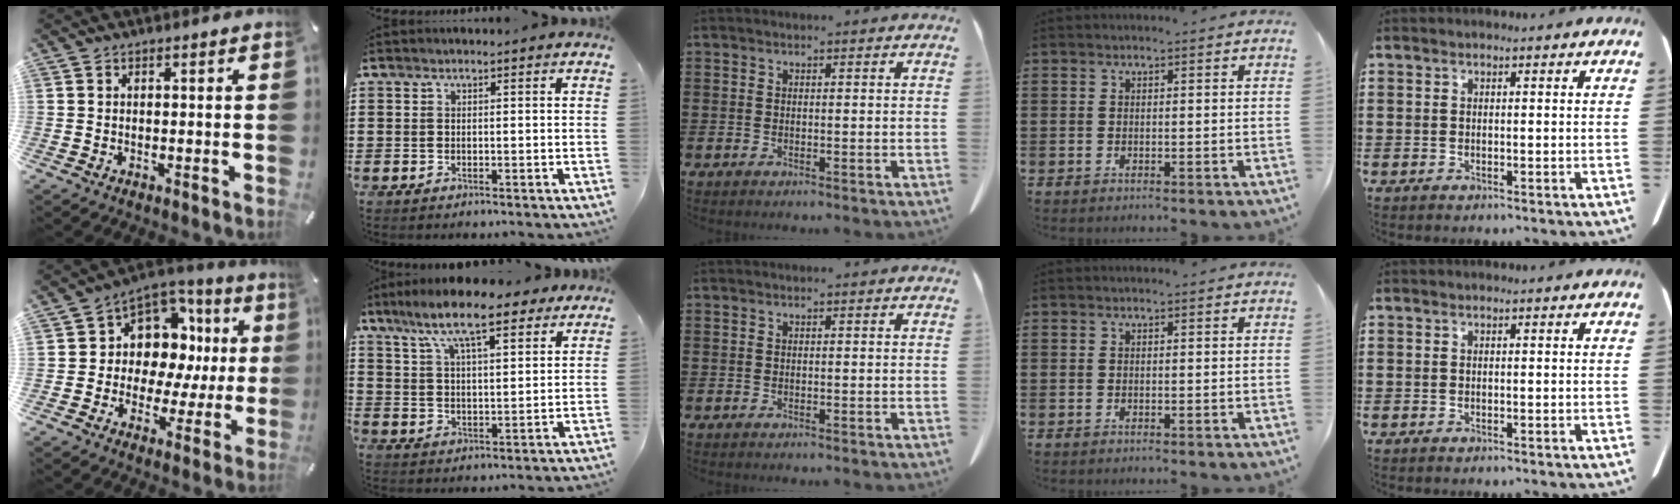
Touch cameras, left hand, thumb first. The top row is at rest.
{"thumb": {"total": 10.6, "force": [3.1, 9.4, 3.8], "torque": [-0.058, -0.041, 0.064]}, "index": {"total": 11.0, "force": [8.3, 2.6, 6.8], "torque": [-0.146, -0.016, 0.145]}}